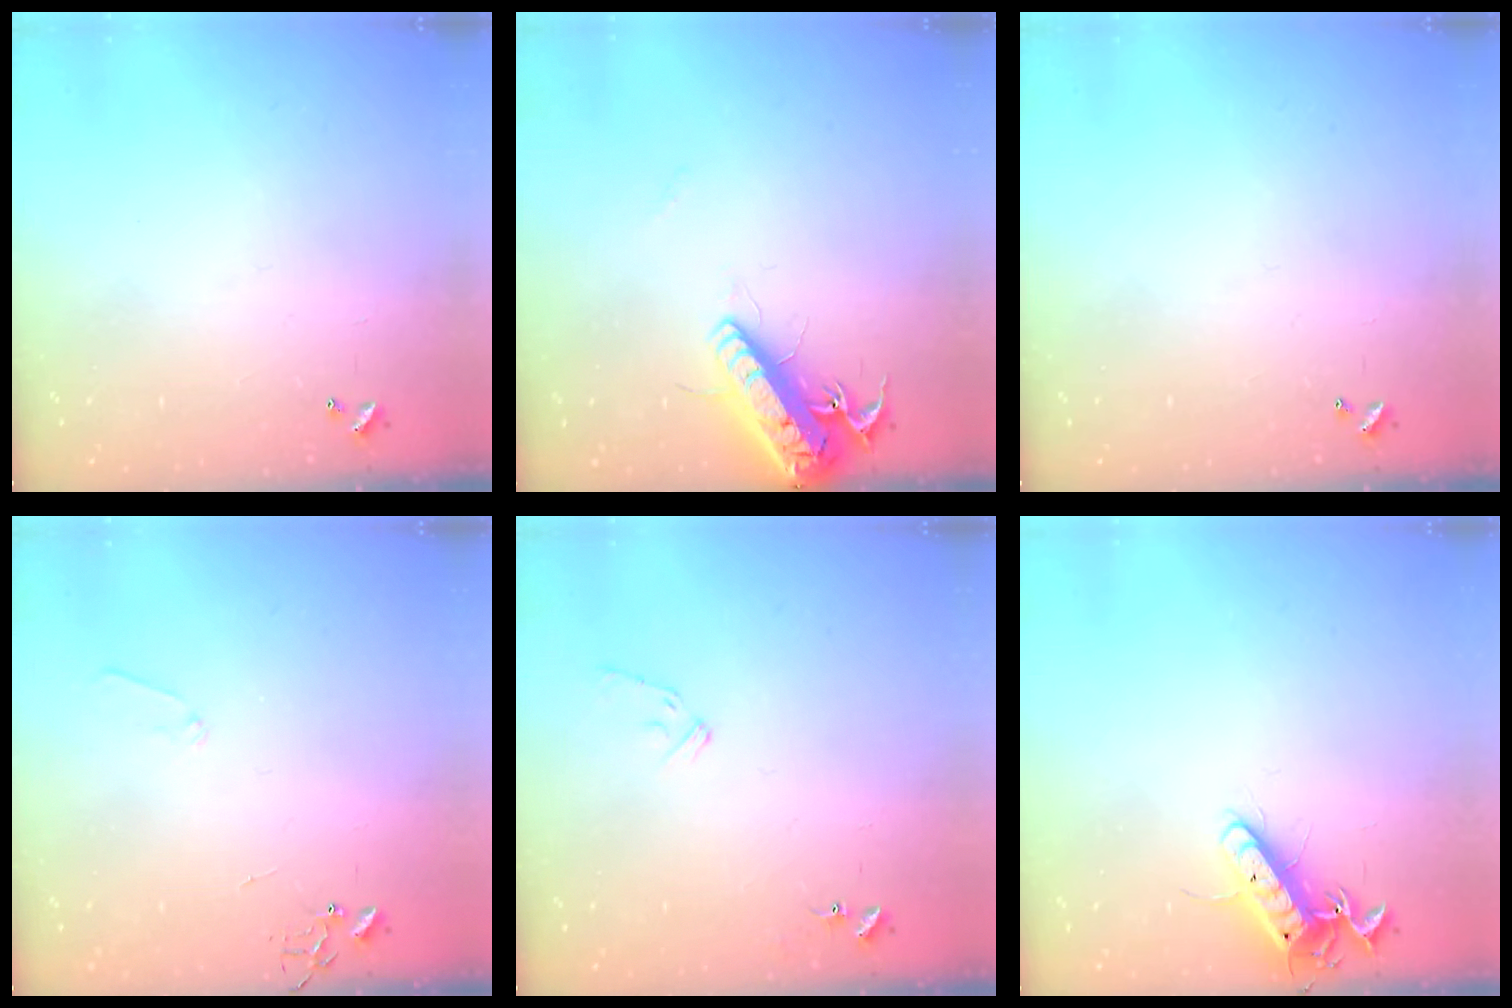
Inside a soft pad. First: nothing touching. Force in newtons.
{"total": 16.5, "press": 16.2, "slide": 3.1}
{"total": 0.0}
{"total": 5.9, "press": 5.9, "slide": 0.4}
{"total": 8.2, "press": 8.2, "slide": 0.3}
{"total": 12.4, "press": 12.4, "slide": 1.1}